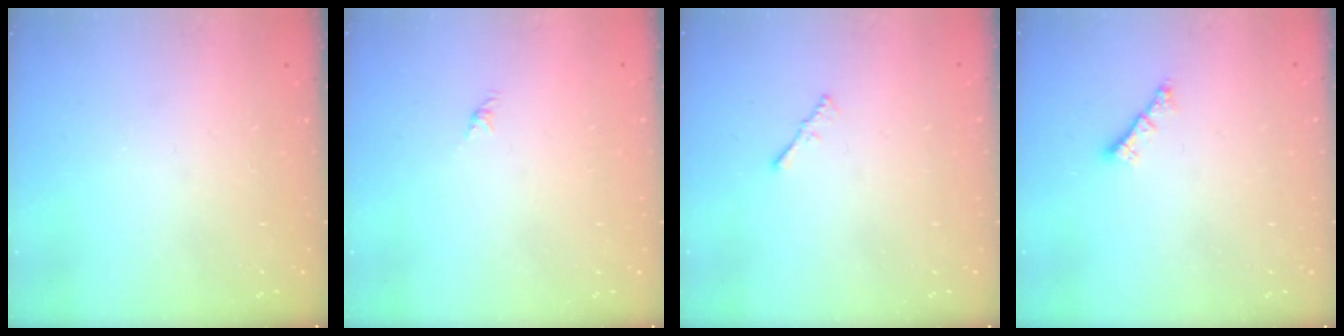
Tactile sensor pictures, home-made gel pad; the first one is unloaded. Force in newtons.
{"total": 0.0}
{"total": 0.7, "press": 0.6, "slide": 0.3}
{"total": 1.2, "press": 1.2, "slide": 0.3}